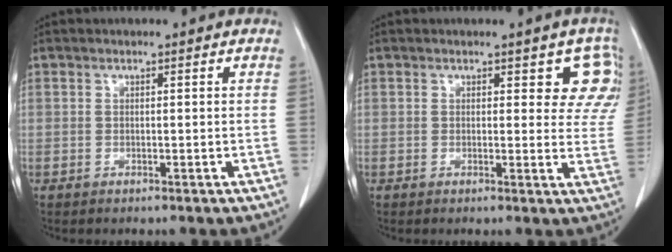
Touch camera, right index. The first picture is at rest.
{"total": 5.8, "force": [2.8, 3.3, 3.8], "torque": [-0.010, 0.000, 0.021]}